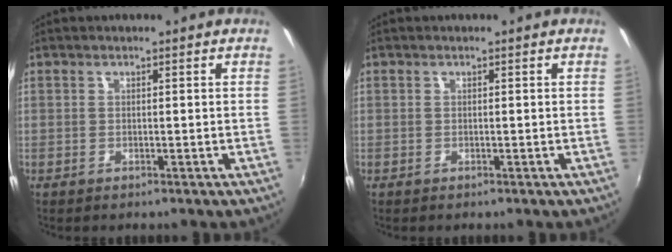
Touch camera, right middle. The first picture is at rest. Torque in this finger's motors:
{"motor_torque": [0.60, -0.62, 0.04, -0.07]}